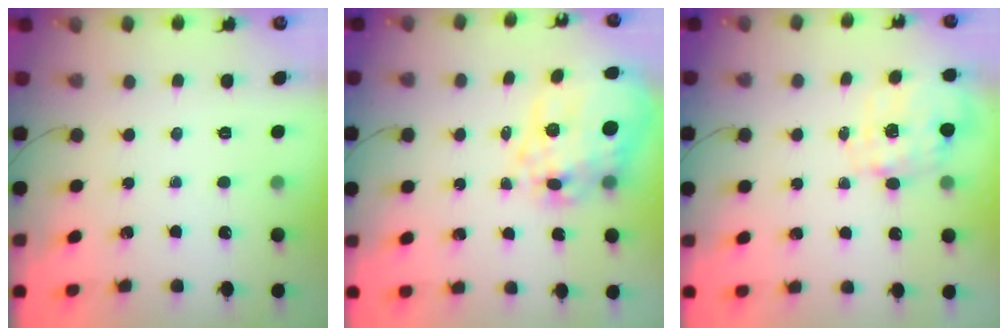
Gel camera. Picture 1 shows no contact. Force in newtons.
{"total": 18.5, "press": 18.1, "slide": 3.8}
{"total": 2.9, "press": 2.7, "slide": 0.9}